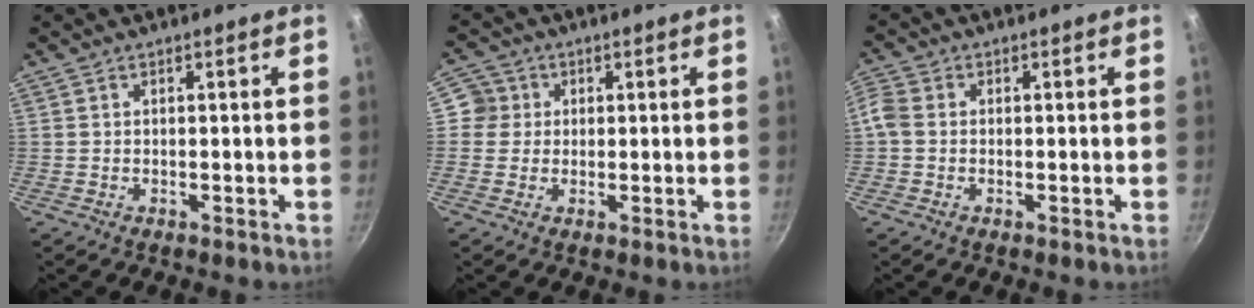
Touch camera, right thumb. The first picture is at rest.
{"total": 4.1, "force": [0.6, 4.1, 0.6], "torque": [0.026, 0.006, -0.001]}
{"total": 3.2, "force": [-0.5, 2.5, 1.8], "torque": [-0.043, 0.008, -0.024]}